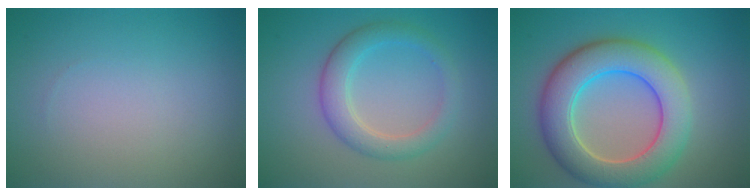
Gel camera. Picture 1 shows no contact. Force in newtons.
{"total": 3.5, "press": 3.5, "slide": 0.4}
{"total": 8.2, "press": 8.2, "slide": 0.2}